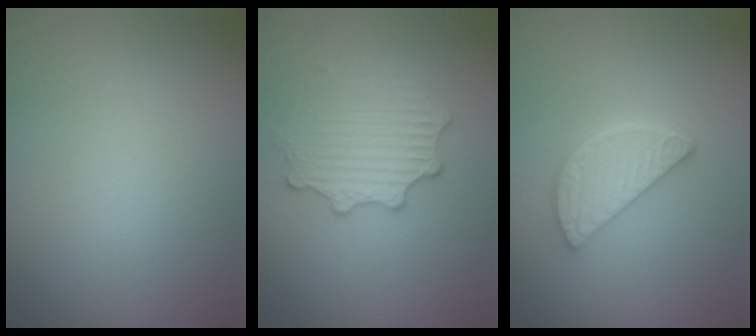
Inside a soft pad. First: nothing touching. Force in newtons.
{"total": 3.0, "press": 2.6, "slide": 1.5}
{"total": 3.9, "press": 3.2, "slide": 2.2}